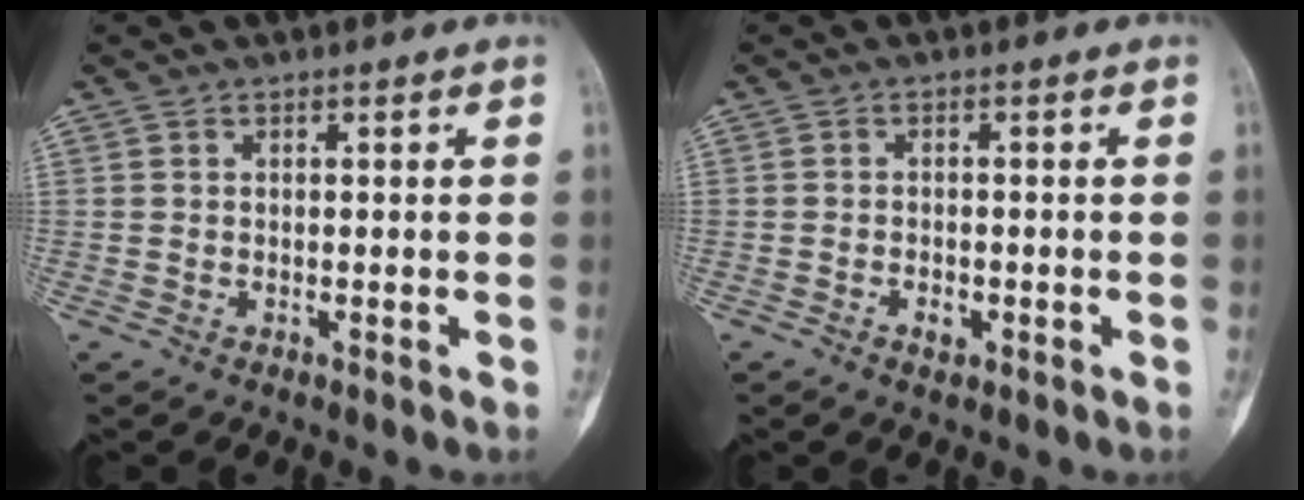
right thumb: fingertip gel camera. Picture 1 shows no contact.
{"total": 2.1, "force": [-1.0, 1.2, 1.3], "torque": [-0.019, 0.006, -0.014]}